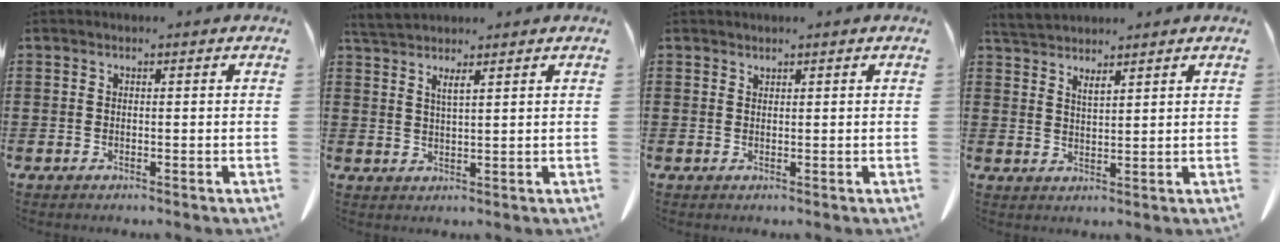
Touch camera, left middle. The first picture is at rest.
{"total": 2.9, "force": [2.3, 0.0, 1.7], "torque": [-0.039, -0.003, 0.042]}
{"total": 0.7, "force": [0.7, 0.1, 0.0], "torque": [-0.002, -0.001, 0.014]}
{"total": 3.2, "force": [3.1, 0.1, 0.8], "torque": [-0.024, -0.006, 0.057]}